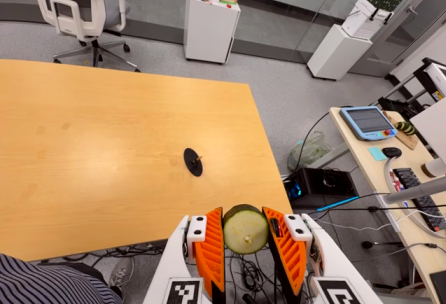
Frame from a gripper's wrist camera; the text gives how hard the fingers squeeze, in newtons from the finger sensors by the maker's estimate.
{"total": 10.2, "left": 9.9, "right": 10.5}